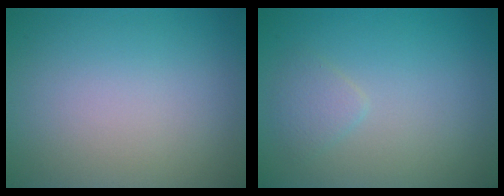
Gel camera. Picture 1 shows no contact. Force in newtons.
{"total": 1.3, "press": 1.3, "slide": 0.1}